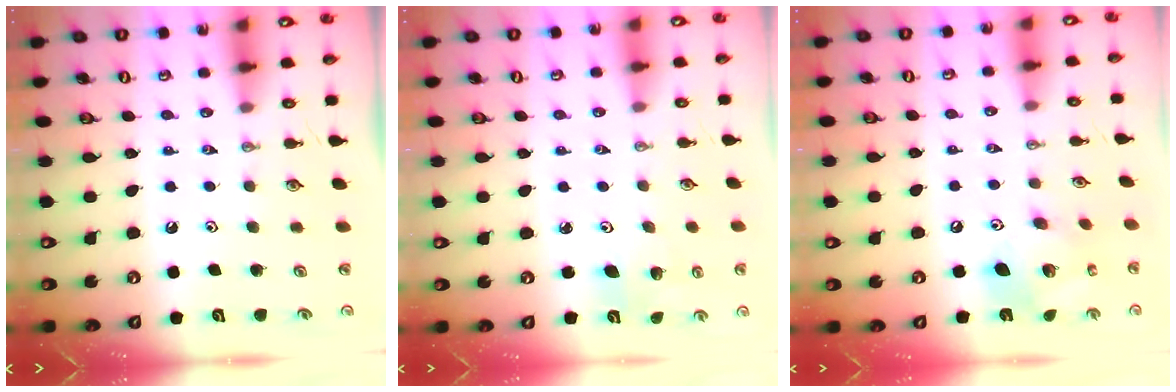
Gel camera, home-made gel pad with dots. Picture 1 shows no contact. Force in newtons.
{"total": 5.5, "press": 5.1, "slide": 1.9}
{"total": 13.6, "press": 13.6, "slide": 1.2}